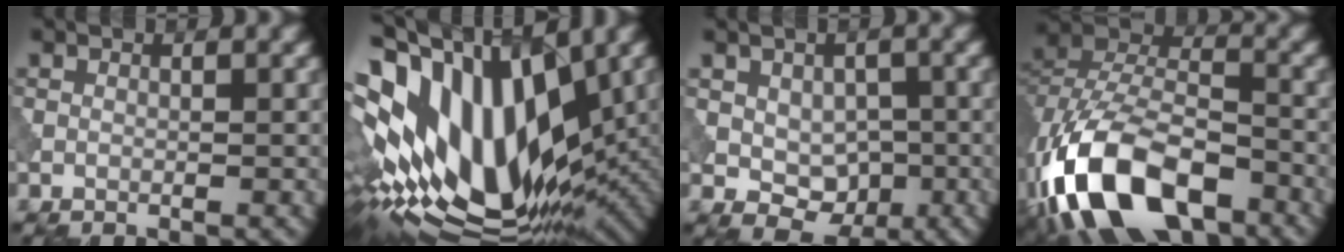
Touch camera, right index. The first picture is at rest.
{"total": 19.2, "force": [2.7, 10.0, 16.2], "torque": [-0.281, -0.031, 0.074]}
{"total": 5.1, "force": [-0.4, 3.8, 3.3], "torque": [-0.050, -0.008, 0.004]}
{"total": 14.7, "force": [-7.8, 7.7, 9.8], "torque": [-0.200, -0.015, -0.147]}